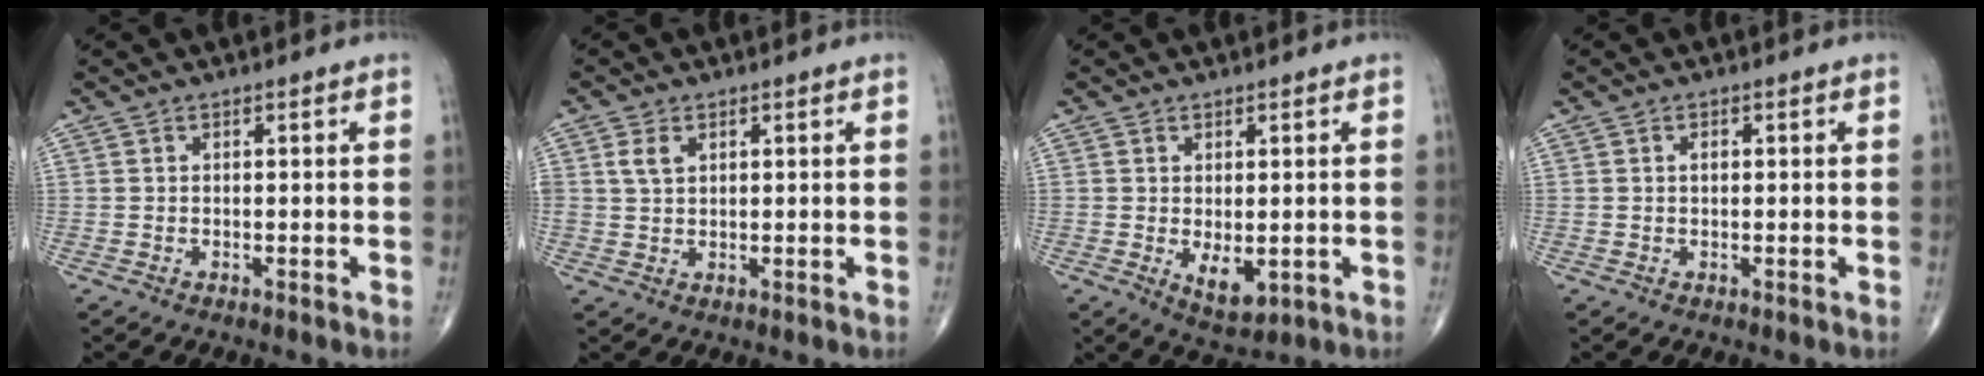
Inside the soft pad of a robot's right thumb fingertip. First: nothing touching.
{"total": 3.1, "force": [1.3, 2.0, 2.0], "torque": [-0.036, 0.000, 0.028]}
{"total": 5.1, "force": [-0.7, 2.6, 4.3], "torque": [-0.057, -0.013, 0.003]}
{"total": 1.0, "force": [0.1, 0.6, 0.7], "torque": [-0.011, 0.002, 0.001]}